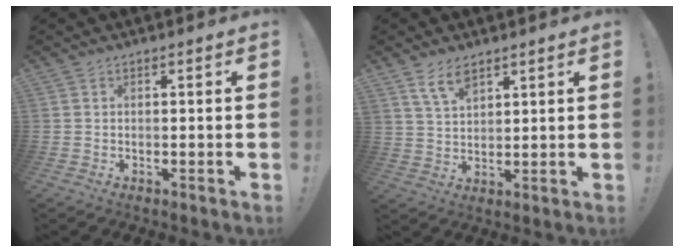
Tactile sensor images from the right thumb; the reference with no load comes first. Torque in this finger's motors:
{"motor_torque": [0.13, 0.24, 0.35, 0.49, 0.37]}